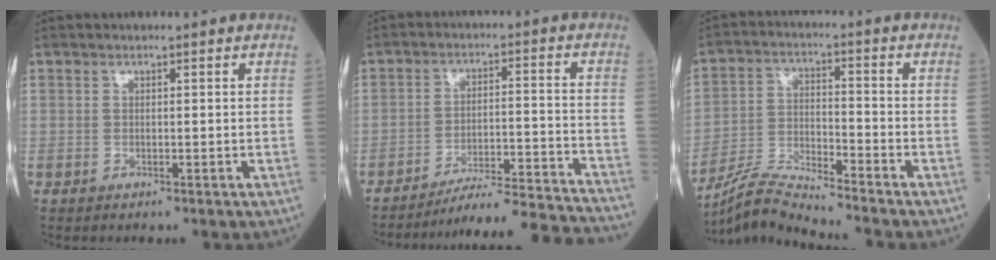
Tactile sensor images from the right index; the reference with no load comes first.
{"total": 19.0, "force": [-18.3, -1.9, 4.8], "torque": [-0.051, -0.014, -0.259]}
{"total": 8.4, "force": [-8.0, -1.6, 1.6], "torque": [-0.040, -0.013, -0.153]}